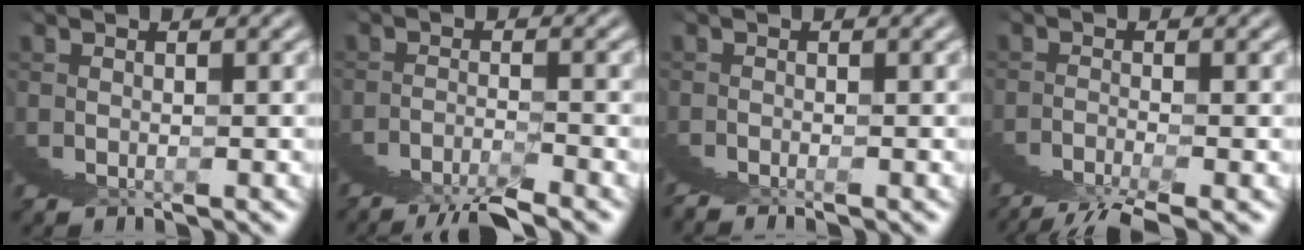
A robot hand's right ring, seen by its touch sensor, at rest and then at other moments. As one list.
[{"total": 1.0, "force": [0.4, -0.5, 0.8], "torque": [0.009, 0.034, -0.012]}, {"total": 0.9, "force": [0.7, -0.6, 0.2], "torque": [0.010, 0.016, 0.003]}, {"total": 1.3, "force": [0.6, -1.0, 0.7], "torque": [0.000, 0.025, -0.001]}]